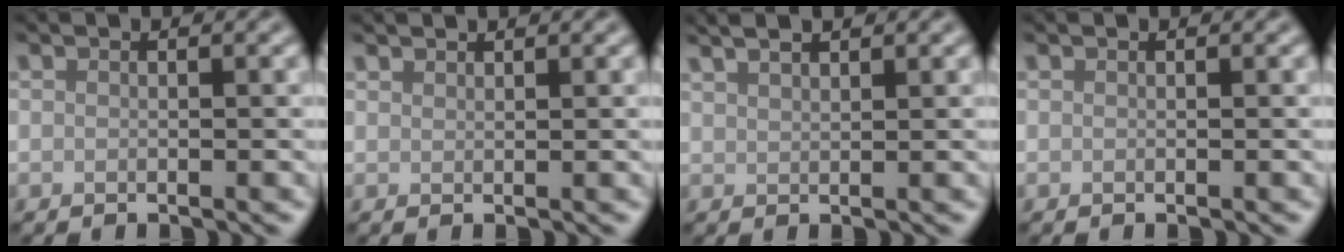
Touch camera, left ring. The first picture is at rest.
{"total": 1.1, "force": [1.1, 0.1, 0.0], "torque": [0.001, 0.002, 0.021]}
{"total": 3.3, "force": [2.4, 1.2, 2.0], "torque": [-0.012, 0.018, 0.021]}
{"total": 0.0}